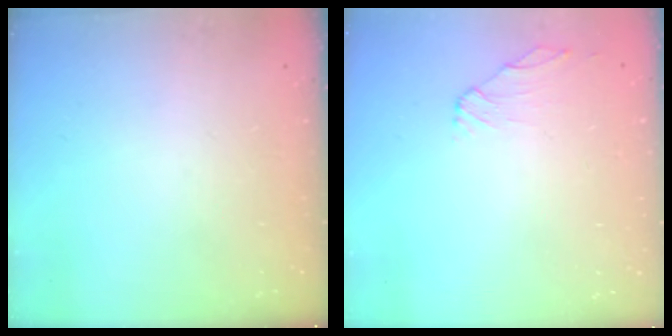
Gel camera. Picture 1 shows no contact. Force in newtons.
{"total": 0.6, "press": 0.5, "slide": 0.3}